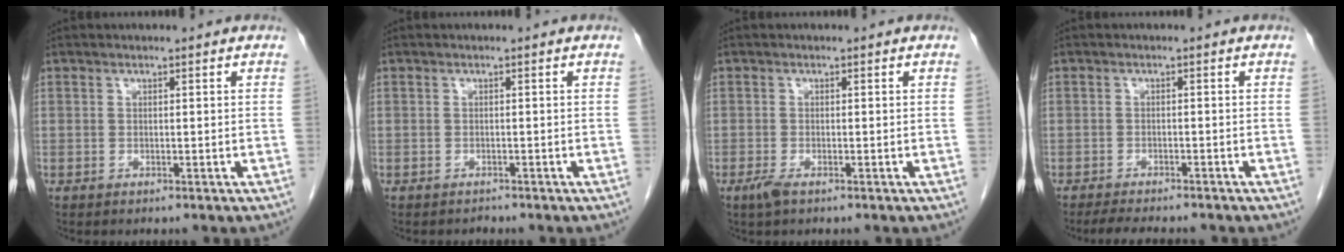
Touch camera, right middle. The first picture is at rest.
{"total": 0.6, "force": [-0.5, 0.2, -0.2], "torque": [-0.003, -0.003, -0.009]}
{"total": 1.7, "force": [-1.1, 0.4, 1.2], "torque": [-0.032, -0.004, -0.021]}
{"total": 6.2, "force": [-5.4, 1.2, 2.7], "torque": [-0.040, -0.010, -0.079]}